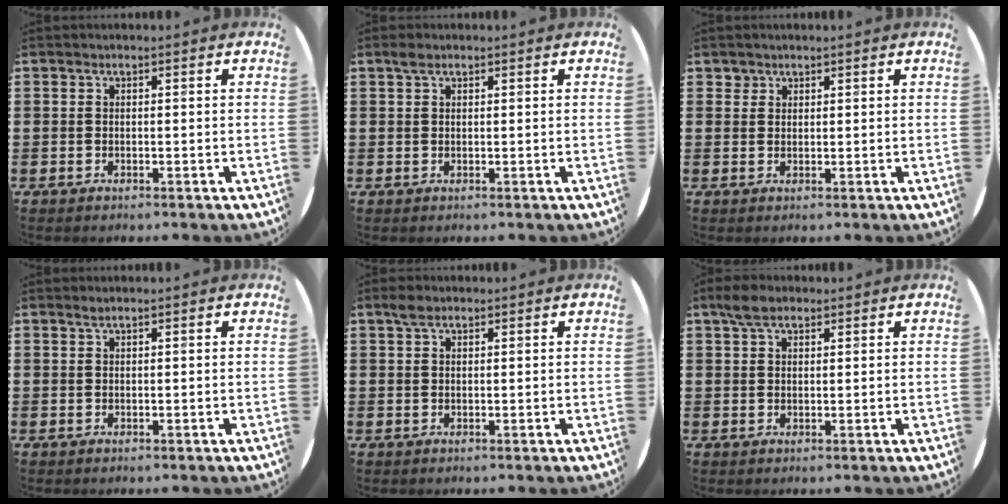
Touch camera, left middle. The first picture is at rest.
{"total": 1.2, "force": [0.9, 0.7, 0.4], "torque": [-0.002, 0.002, 0.015]}
{"total": 1.5, "force": [1.2, 0.7, 0.0], "torque": [0.006, -0.001, 0.024]}
{"total": 0.6, "force": [0.5, -0.1, 0.3], "torque": [-0.005, -0.001, 0.010]}
{"total": 1.9, "force": [1.4, 1.0, 0.7], "torque": [-0.009, 0.002, 0.025]}
{"total": 3.2, "force": [2.5, 1.6, 1.3], "torque": [-0.021, 0.005, 0.045]}